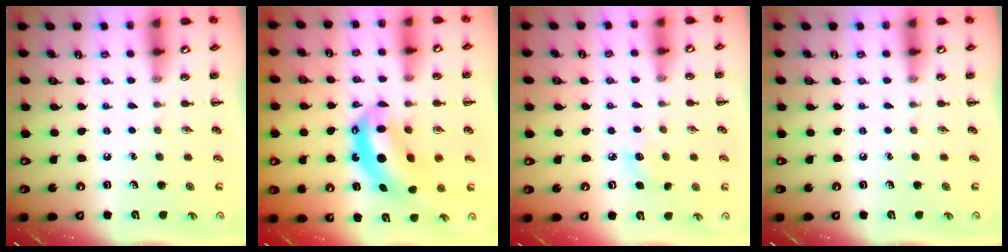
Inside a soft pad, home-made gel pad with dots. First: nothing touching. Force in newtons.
{"total": 9.9, "press": 9.6, "slide": 2.4}
{"total": 6.3, "press": 6.0, "slide": 1.9}
{"total": 0.0}